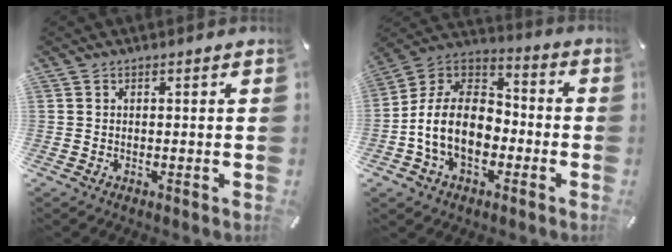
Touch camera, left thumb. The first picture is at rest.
{"total": 14.8, "force": [-4.2, 10.8, 9.2], "torque": [-0.211, 0.025, -0.080]}